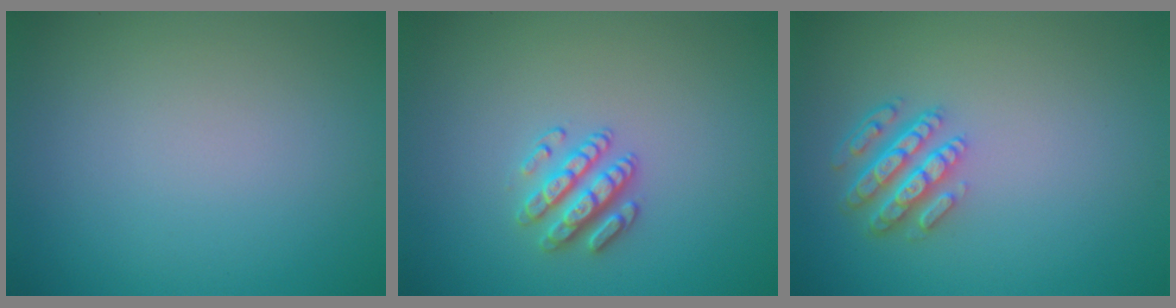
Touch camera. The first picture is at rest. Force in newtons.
{"total": 2.6, "press": 2.5, "slide": 0.7}
{"total": 4.3, "press": 3.3, "slide": 2.7}